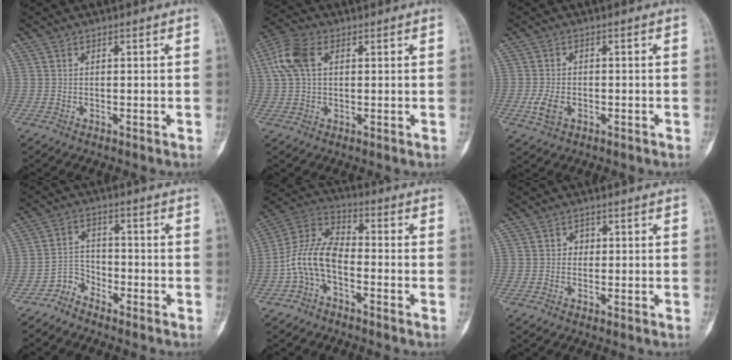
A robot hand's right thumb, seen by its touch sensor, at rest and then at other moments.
{"total": 8.1, "force": [2.2, 5.0, 6.0], "torque": [-0.138, 0.021, 0.041]}
{"total": 4.1, "force": [-1.3, 2.7, 2.9], "torque": [-0.063, 0.003, -0.021]}
{"total": 3.9, "force": [-3.5, 1.9, -0.1], "torque": [0.012, 0.031, -0.073]}
{"total": 10.3, "force": [-3.3, 5.6, 7.9], "torque": [-0.161, 0.050, -0.077]}
{"total": 1.4, "force": [0.1, 1.3, 0.6], "torque": [0.001, 0.004, -0.003]}